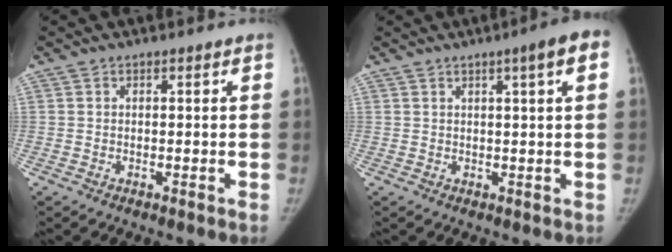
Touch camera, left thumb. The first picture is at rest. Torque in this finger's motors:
{"motor_torque": [-0.25, 0.30, 0.13, 0.02, 0.01]}